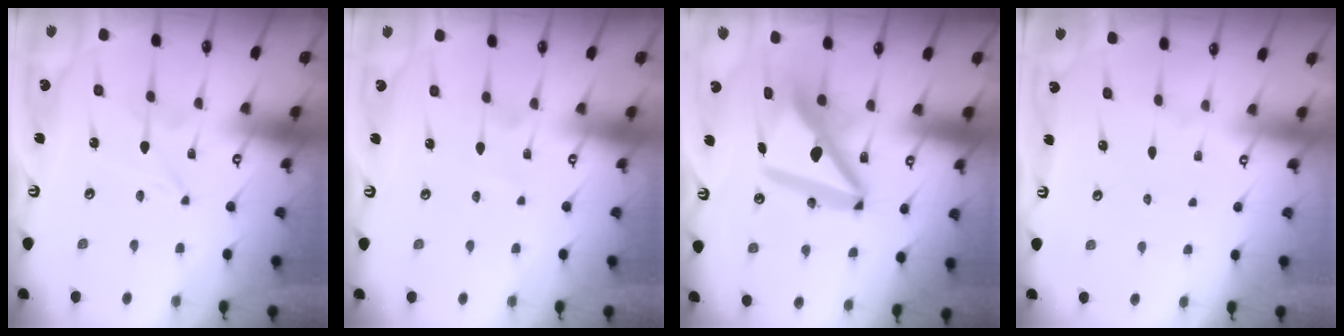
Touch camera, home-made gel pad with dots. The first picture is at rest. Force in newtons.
{"total": 2.1, "press": 2.1, "slide": 0.2}
{"total": 16.4, "press": 16.3, "slide": 1.7}
{"total": 0.0}